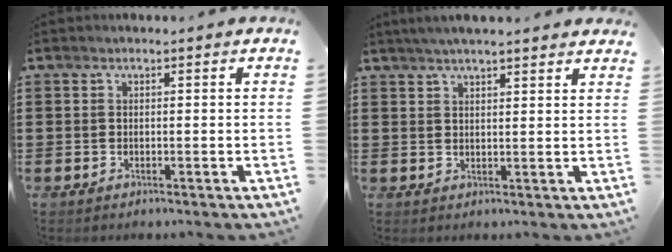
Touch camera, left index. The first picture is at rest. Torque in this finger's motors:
{"motor_torque": [1.15, -0.99, 0.32, 0.09]}